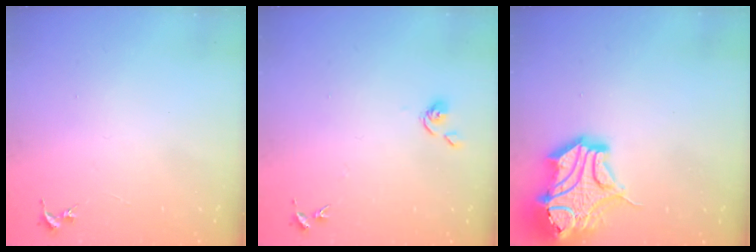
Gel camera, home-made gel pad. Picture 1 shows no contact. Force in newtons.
{"total": 6.3, "press": 6.3, "slide": 0.5}
{"total": 19.2, "press": 19.0, "slide": 3.0}